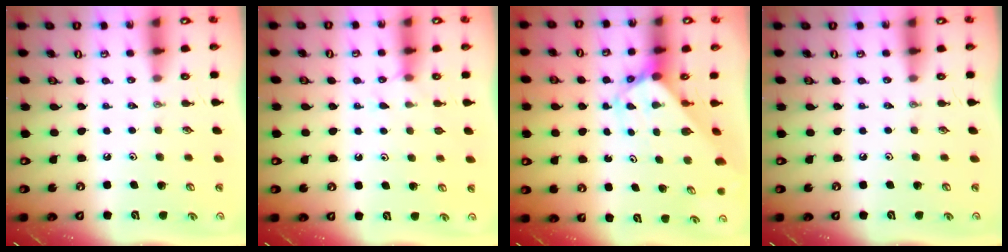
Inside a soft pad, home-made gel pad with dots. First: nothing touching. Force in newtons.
{"total": 3.5, "press": 3.5, "slide": 0.6}
{"total": 2.8, "press": 2.8, "slide": 0.3}
{"total": 0.0}